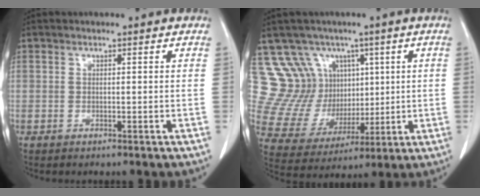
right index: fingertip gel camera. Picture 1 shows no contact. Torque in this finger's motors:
{"motor_torque": [-0.72, 0.71, -0.32, -0.07]}